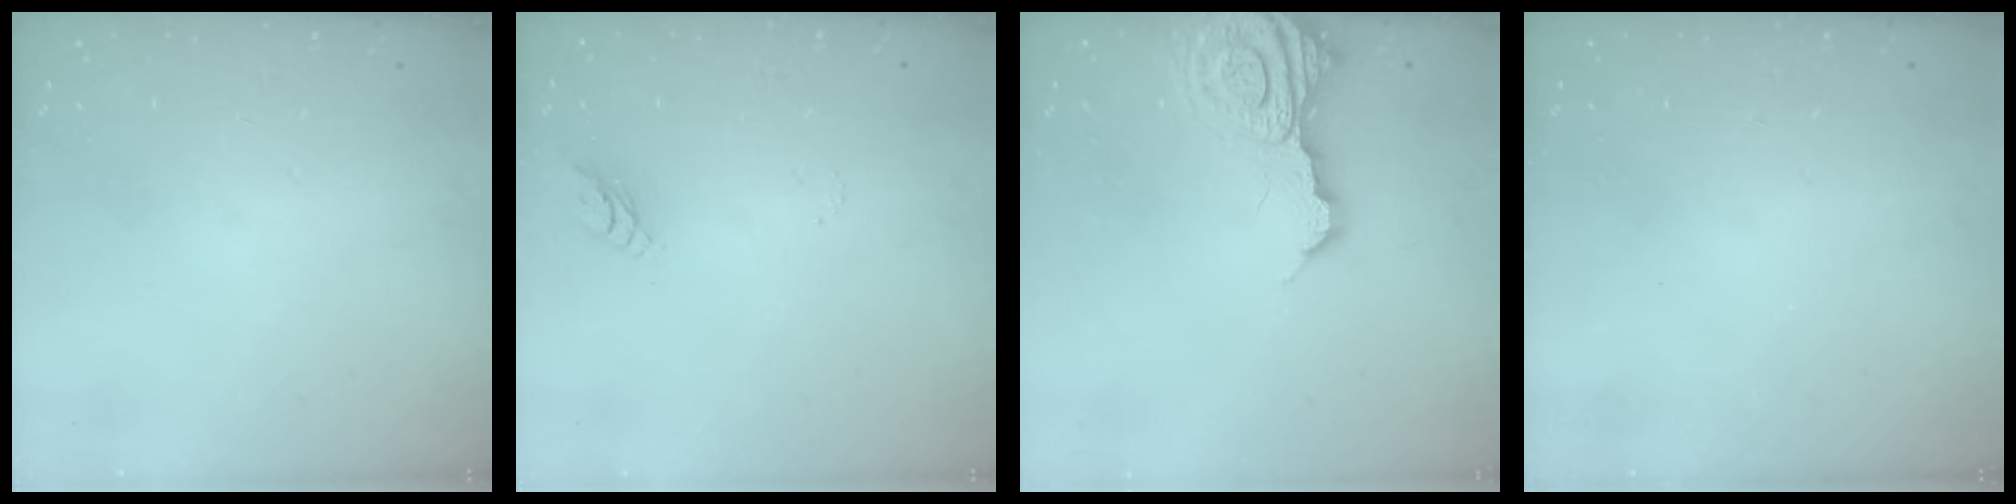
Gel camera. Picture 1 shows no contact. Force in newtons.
{"total": 4.6, "press": 4.6, "slide": 0.4}
{"total": 13.8, "press": 13.7, "slide": 1.5}
{"total": 0.0}